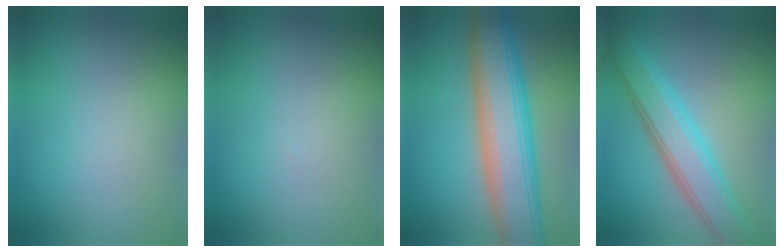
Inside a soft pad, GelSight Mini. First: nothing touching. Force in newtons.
{"total": 0.0}
{"total": 9.7, "press": 9.7, "slide": 0.7}
{"total": 5.4, "press": 5.4, "slide": 0.2}